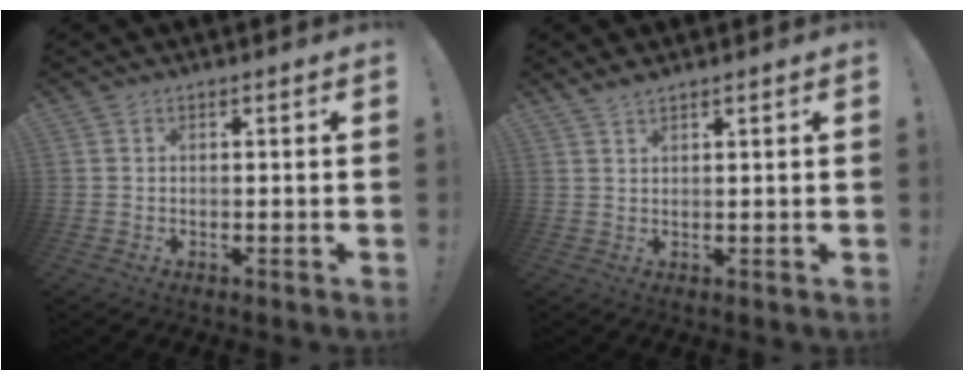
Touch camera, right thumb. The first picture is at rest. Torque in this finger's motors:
{"motor_torque": [-0.97, 2.94, 0.38, 0.57, 0.09]}